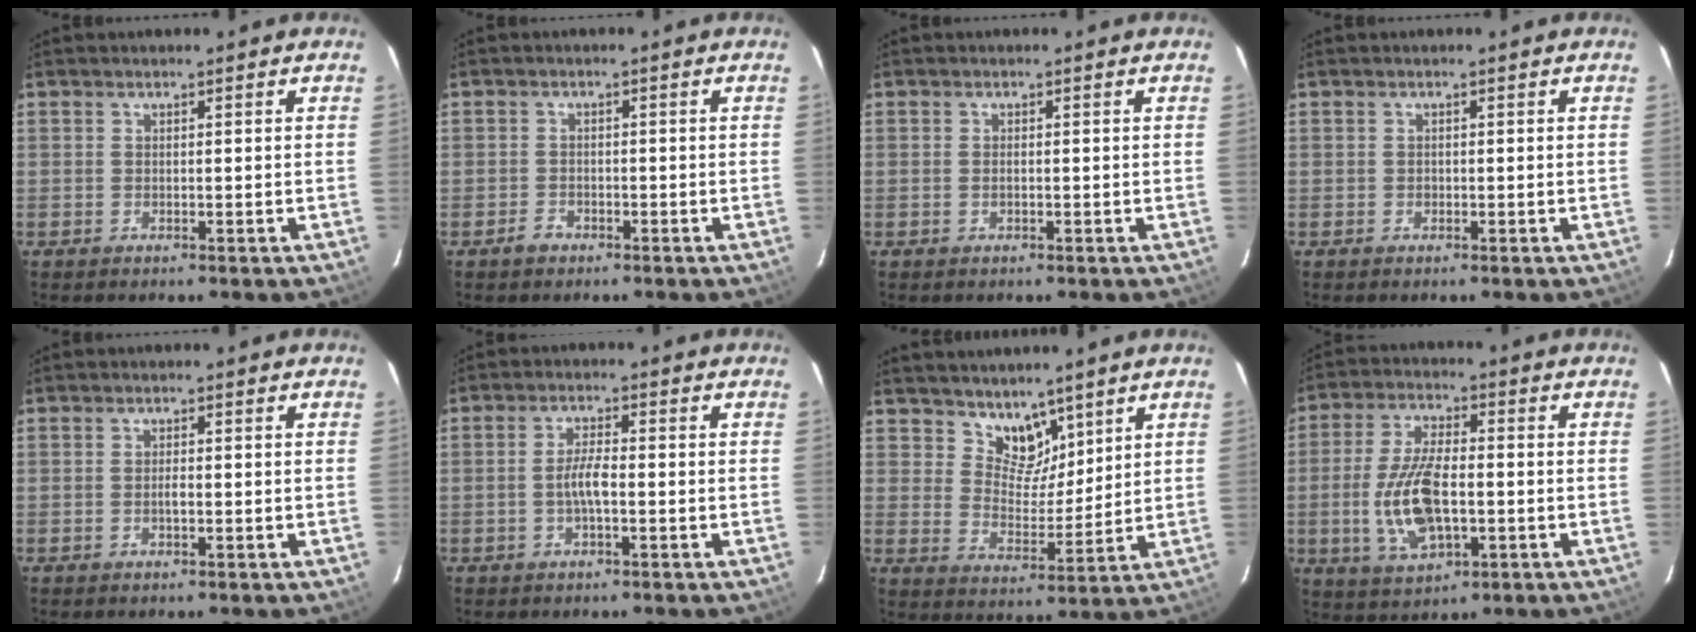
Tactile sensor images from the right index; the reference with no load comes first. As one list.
[{"total": 2.2, "force": [-1.4, 1.6, 0.4], "torque": [-0.009, 0.004, -0.024]}, {"total": 0.7, "force": [-0.2, 0.4, 0.6], "torque": [-0.013, -0.001, -0.003]}, {"total": 0.5, "force": [-0.2, 0.5, 0.0], "torque": [0.003, -0.002, -0.002]}, {"total": 1.2, "force": [-0.4, 0.4, 1.1], "torque": [-0.020, 0.000, -0.007]}, {"total": 3.9, "force": [-1.1, 0.8, 3.7], "torque": [-0.075, 0.005, -0.020]}, {"total": 6.9, "force": [5.3, 3.9, 2.3], "torque": [-0.025, -0.010, 0.096]}, {"total": 12.5, "force": [-2.4, 5.7, 10.9], "torque": [-0.226, -0.005, -0.038]}]